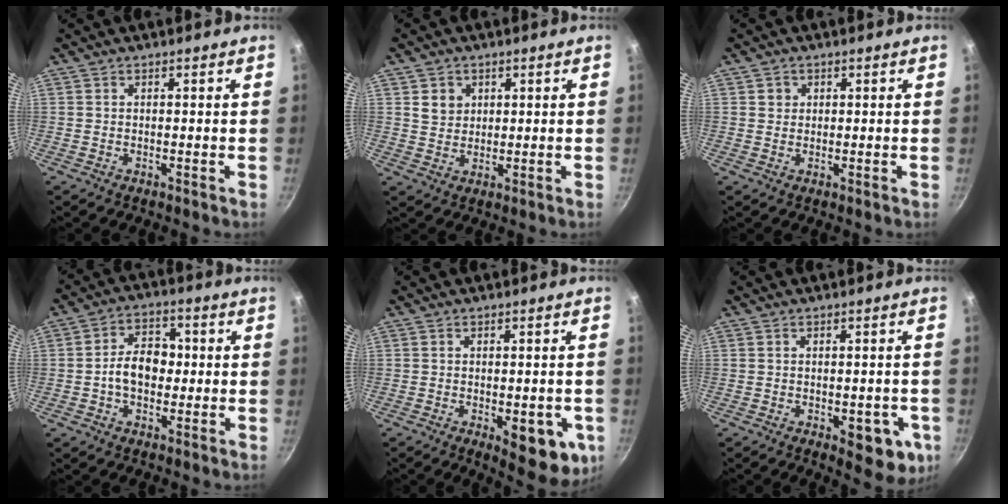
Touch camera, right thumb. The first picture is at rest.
{"total": 4.1, "force": [1.6, 3.5, 1.5], "torque": [-0.007, -0.009, 0.030]}
{"total": 1.7, "force": [0.6, 1.6, 0.3], "torque": [0.004, -0.001, 0.006]}
{"total": 8.5, "force": [-0.5, 6.0, 6.0], "torque": [-0.081, 0.022, -0.017]}
{"total": 10.9, "force": [-3.7, 4.6, 9.1], "torque": [-0.093, -0.002, -0.036]}
{"total": 8.4, "force": [-3.1, 3.9, 6.7], "torque": [-0.056, 0.006, -0.028]}